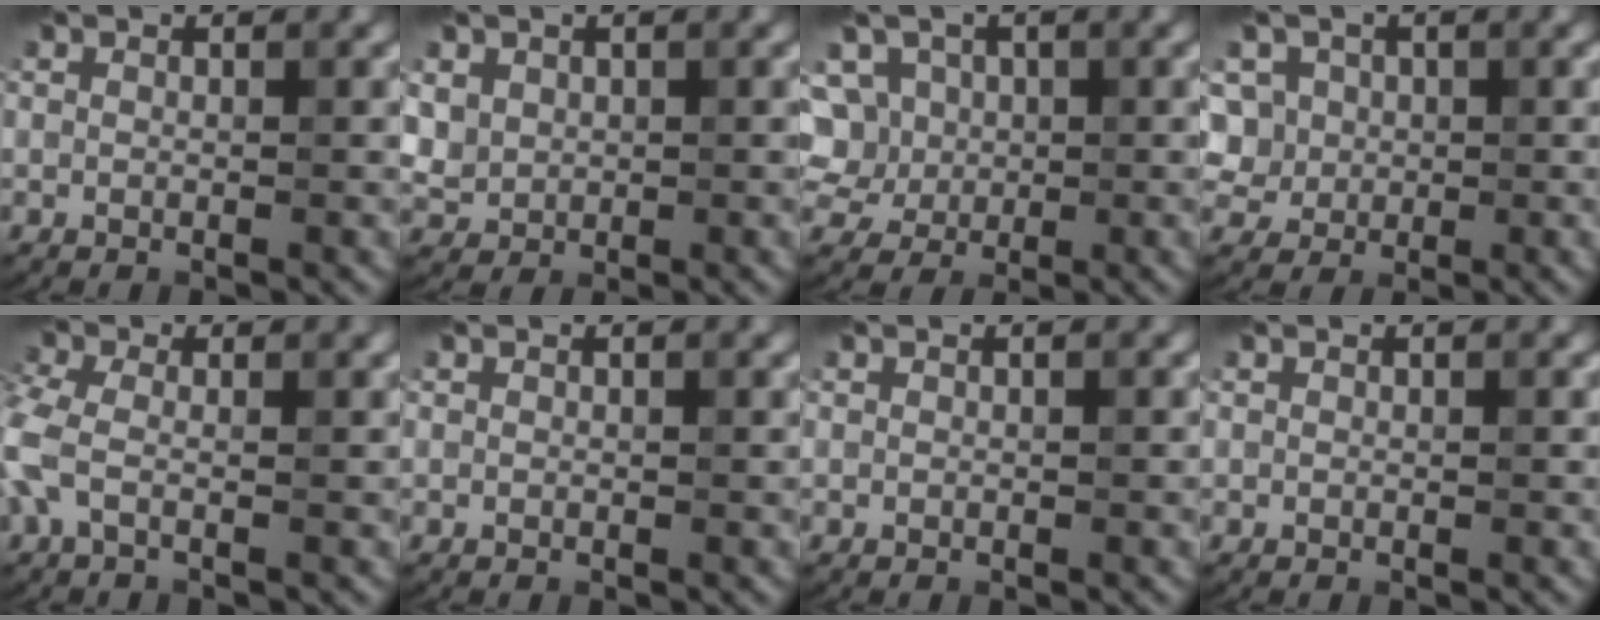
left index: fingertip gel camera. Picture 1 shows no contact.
{"total": 2.3, "force": [1.0, 2.0, 0.4], "torque": [-0.020, -0.004, 0.034]}
{"total": 7.0, "force": [2.5, 5.8, 3.0], "torque": [-0.057, 0.029, 0.025]}
{"total": 5.8, "force": [1.7, 5.1, 2.2], "torque": [-0.051, 0.024, 0.017]}
{"total": 4.1, "force": [-0.5, 1.9, 3.6], "torque": [-0.097, 0.006, -0.022]}
{"total": 0.0}
{"total": 0.0}
{"total": 0.0}